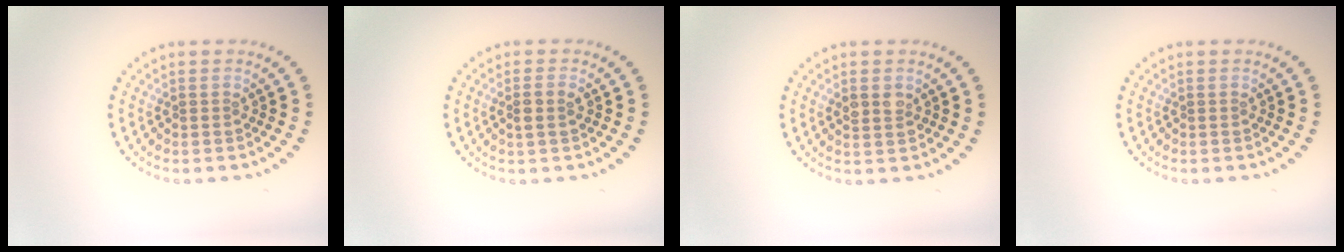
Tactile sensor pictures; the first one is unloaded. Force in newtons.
{"total": 1.5, "press": 1.3, "slide": 0.8}
{"total": 1.7, "press": 1.7, "slide": 0.3}
{"total": 0.0}